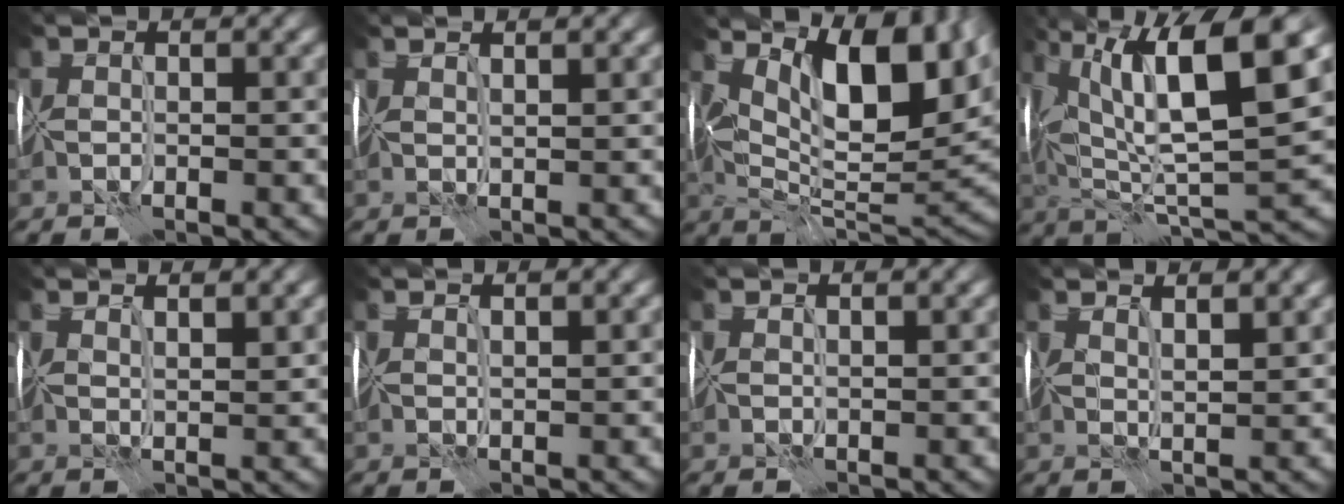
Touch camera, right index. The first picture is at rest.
{"total": 1.8, "force": [1.8, -0.2, 0.4], "torque": [0.002, 0.010, 0.033]}
{"total": 12.0, "force": [5.5, 5.0, 9.5], "torque": [-0.138, 0.004, 0.094]}
{"total": 11.4, "force": [5.5, 2.8, 9.6], "torque": [-0.175, 0.021, 0.104]}
{"total": 2.8, "force": [2.5, 0.1, 1.3], "torque": [-0.009, 0.011, 0.044]}
{"total": 1.6, "force": [1.6, -0.3, 0.2], "torque": [0.005, 0.009, 0.030]}
{"total": 1.9, "force": [1.7, 0.2, 0.8], "torque": [-0.004, 0.009, 0.026]}
{"total": 3.2, "force": [2.9, 0.2, 1.3], "torque": [0.000, 0.014, 0.047]}